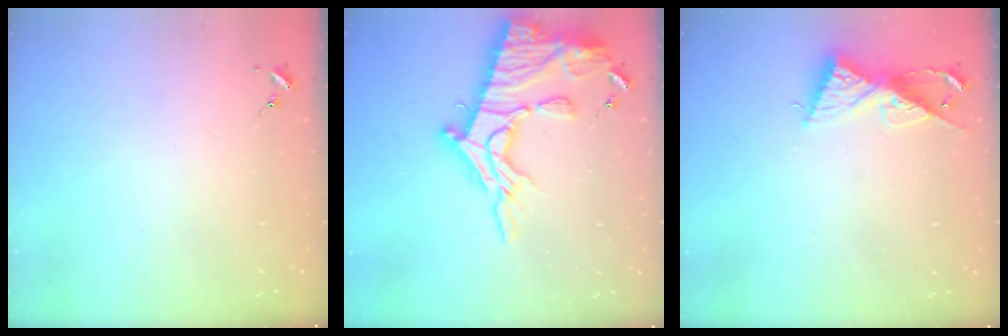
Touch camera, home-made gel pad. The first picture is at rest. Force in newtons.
{"total": 22.5, "press": 22.4, "slide": 1.6}
{"total": 9.1, "press": 9.1, "slide": 0.5}